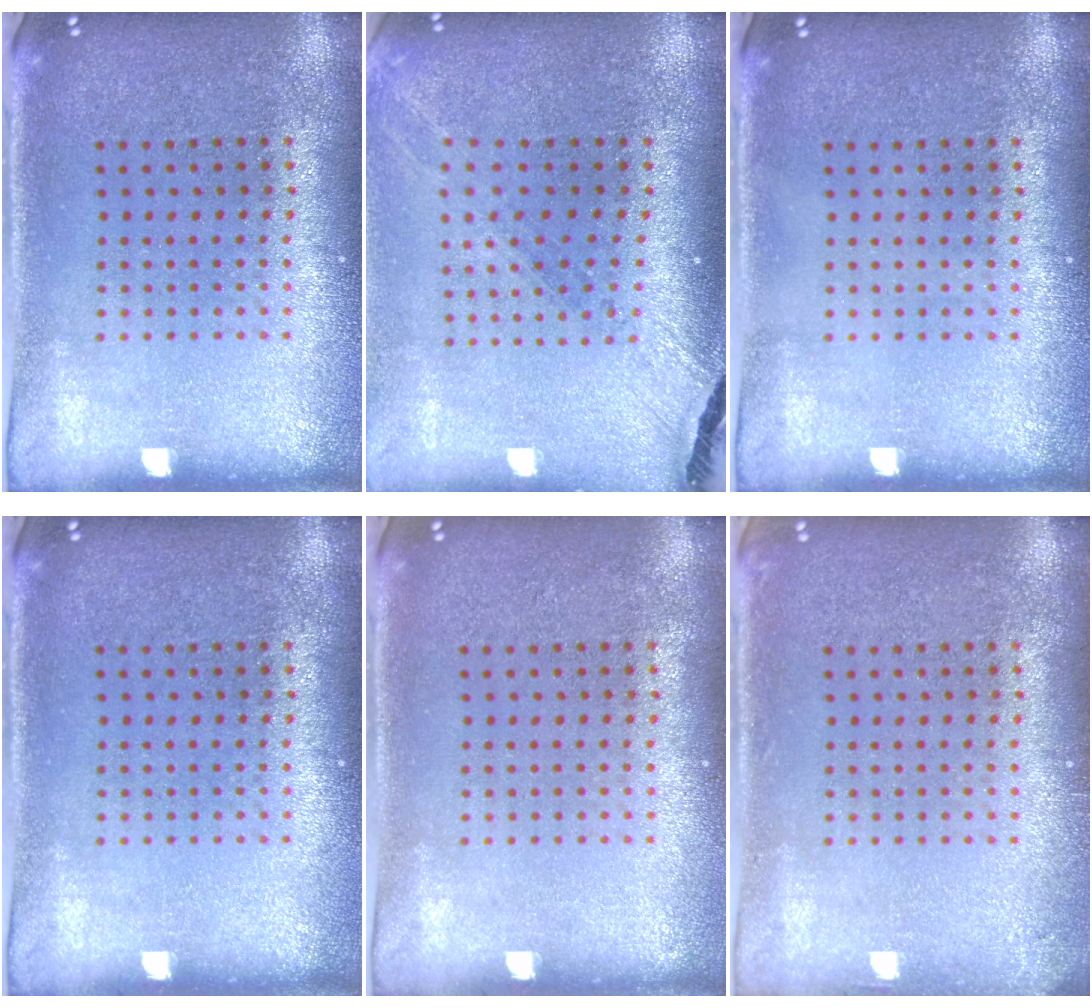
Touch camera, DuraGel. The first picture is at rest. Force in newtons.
{"total": 1.5, "press": 1.4, "slide": 0.3}
{"total": 0.0}
{"total": 0.0}
{"total": 0.0}
{"total": 0.9, "press": 0.9, "slide": 0.2}